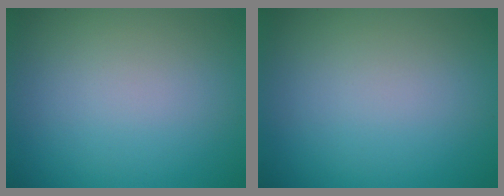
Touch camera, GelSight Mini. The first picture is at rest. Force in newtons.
{"total": 0.0}